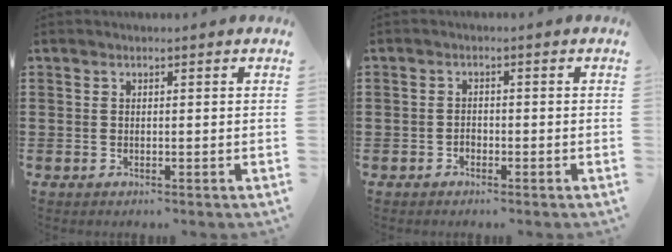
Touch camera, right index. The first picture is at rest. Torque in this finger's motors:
{"motor_torque": [2.14, 0.00, -0.04, -0.11]}